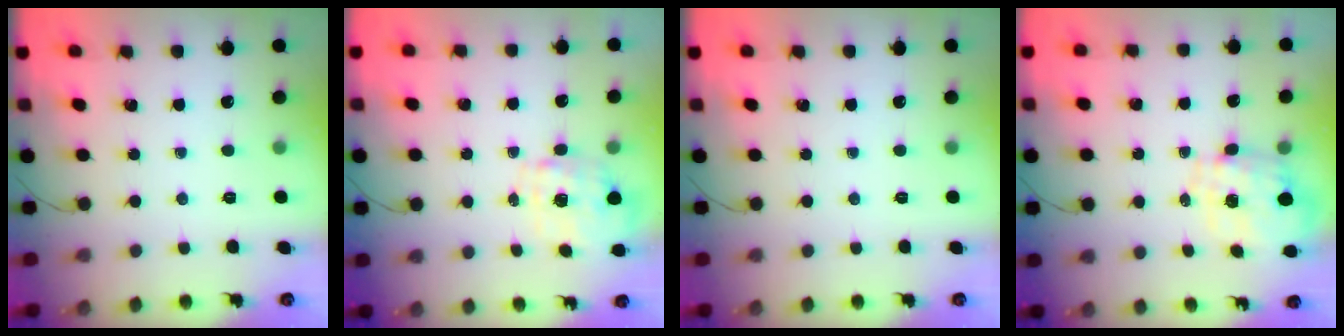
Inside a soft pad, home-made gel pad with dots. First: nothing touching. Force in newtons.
{"total": 1.5, "press": 1.5, "slide": 0.5}
{"total": 0.0}
{"total": 1.5, "press": 1.4, "slide": 0.4}